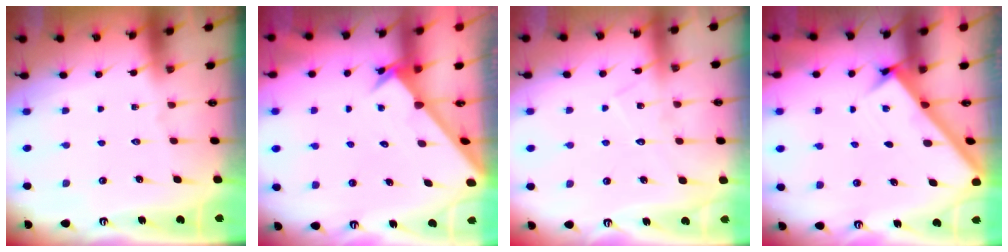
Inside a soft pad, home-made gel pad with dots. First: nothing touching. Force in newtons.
{"total": 2.4, "press": 2.4, "slide": 0.2}
{"total": 7.7, "press": 7.6, "slide": 0.6}
{"total": 2.6, "press": 2.6, "slide": 0.3}